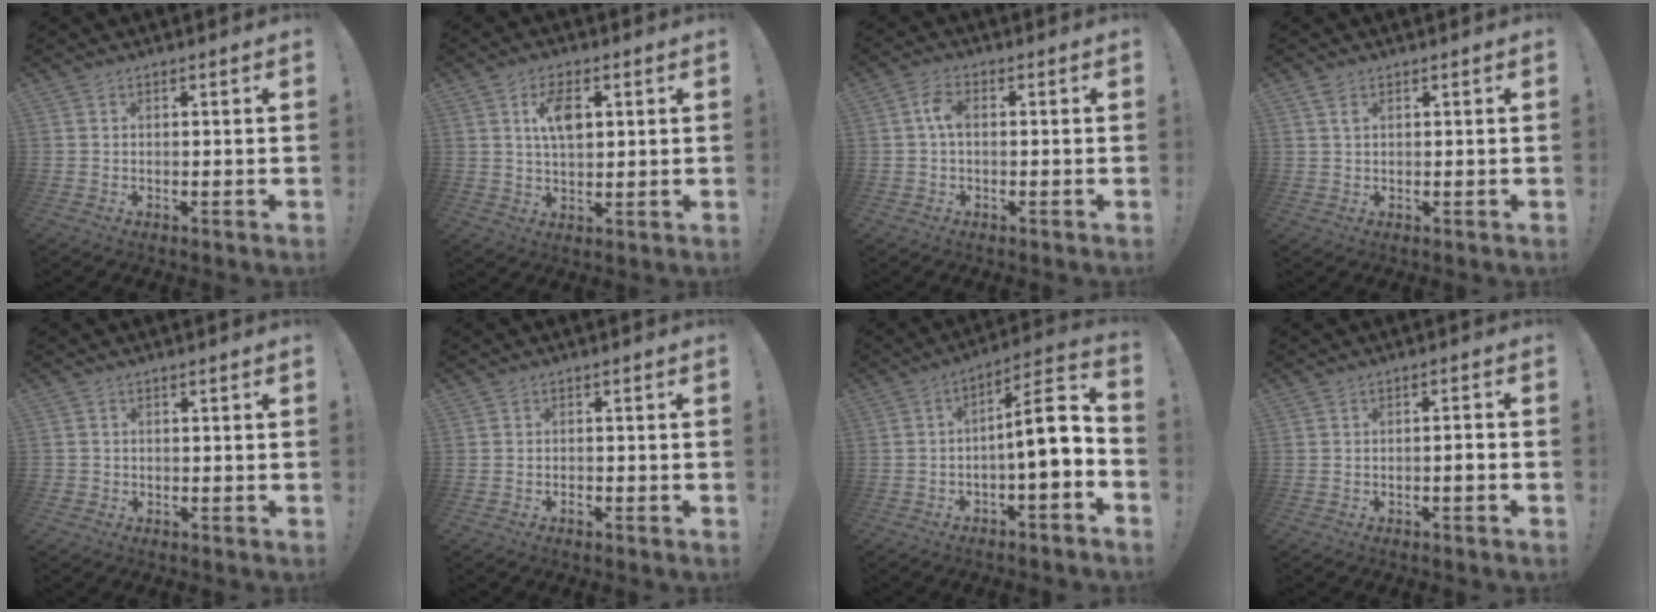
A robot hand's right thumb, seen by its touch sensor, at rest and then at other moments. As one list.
[{"total": 8.0, "force": [2.4, 4.1, 6.4], "torque": [-0.097, -0.003, 0.038]}, {"total": 4.7, "force": [0.3, 2.6, 3.9], "torque": [-0.075, 0.009, 0.004]}, {"total": 1.7, "force": [0.9, 0.7, 1.2], "torque": [-0.021, 0.000, 0.016]}, {"total": 1.3, "force": [-0.4, 1.2, 0.3], "torque": [-0.009, 0.004, -0.008]}, {"total": 1.0, "force": [-0.9, 0.2, 0.3], "torque": [-0.002, 0.001, -0.017]}, {"total": 11.9, "force": [0.2, 2.0, 11.7], "torque": [-0.177, -0.004, -0.003]}, {"total": 2.6, "force": [-1.2, -0.3, 2.3], "torque": [-0.039, -0.001, -0.021]}]